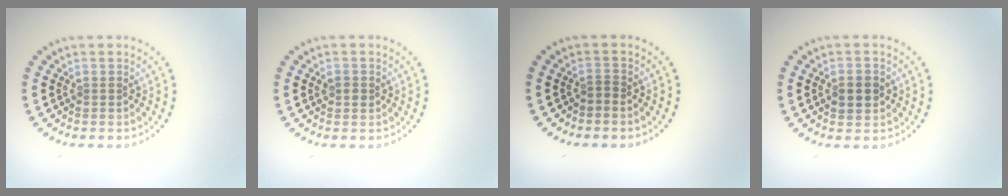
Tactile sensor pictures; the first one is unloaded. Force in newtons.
{"total": 1.0, "press": 1.0, "slide": 0.1}
{"total": 0.6, "press": 0.3, "slide": 0.6}
{"total": 2.2, "press": 2.2, "slide": 0.1}